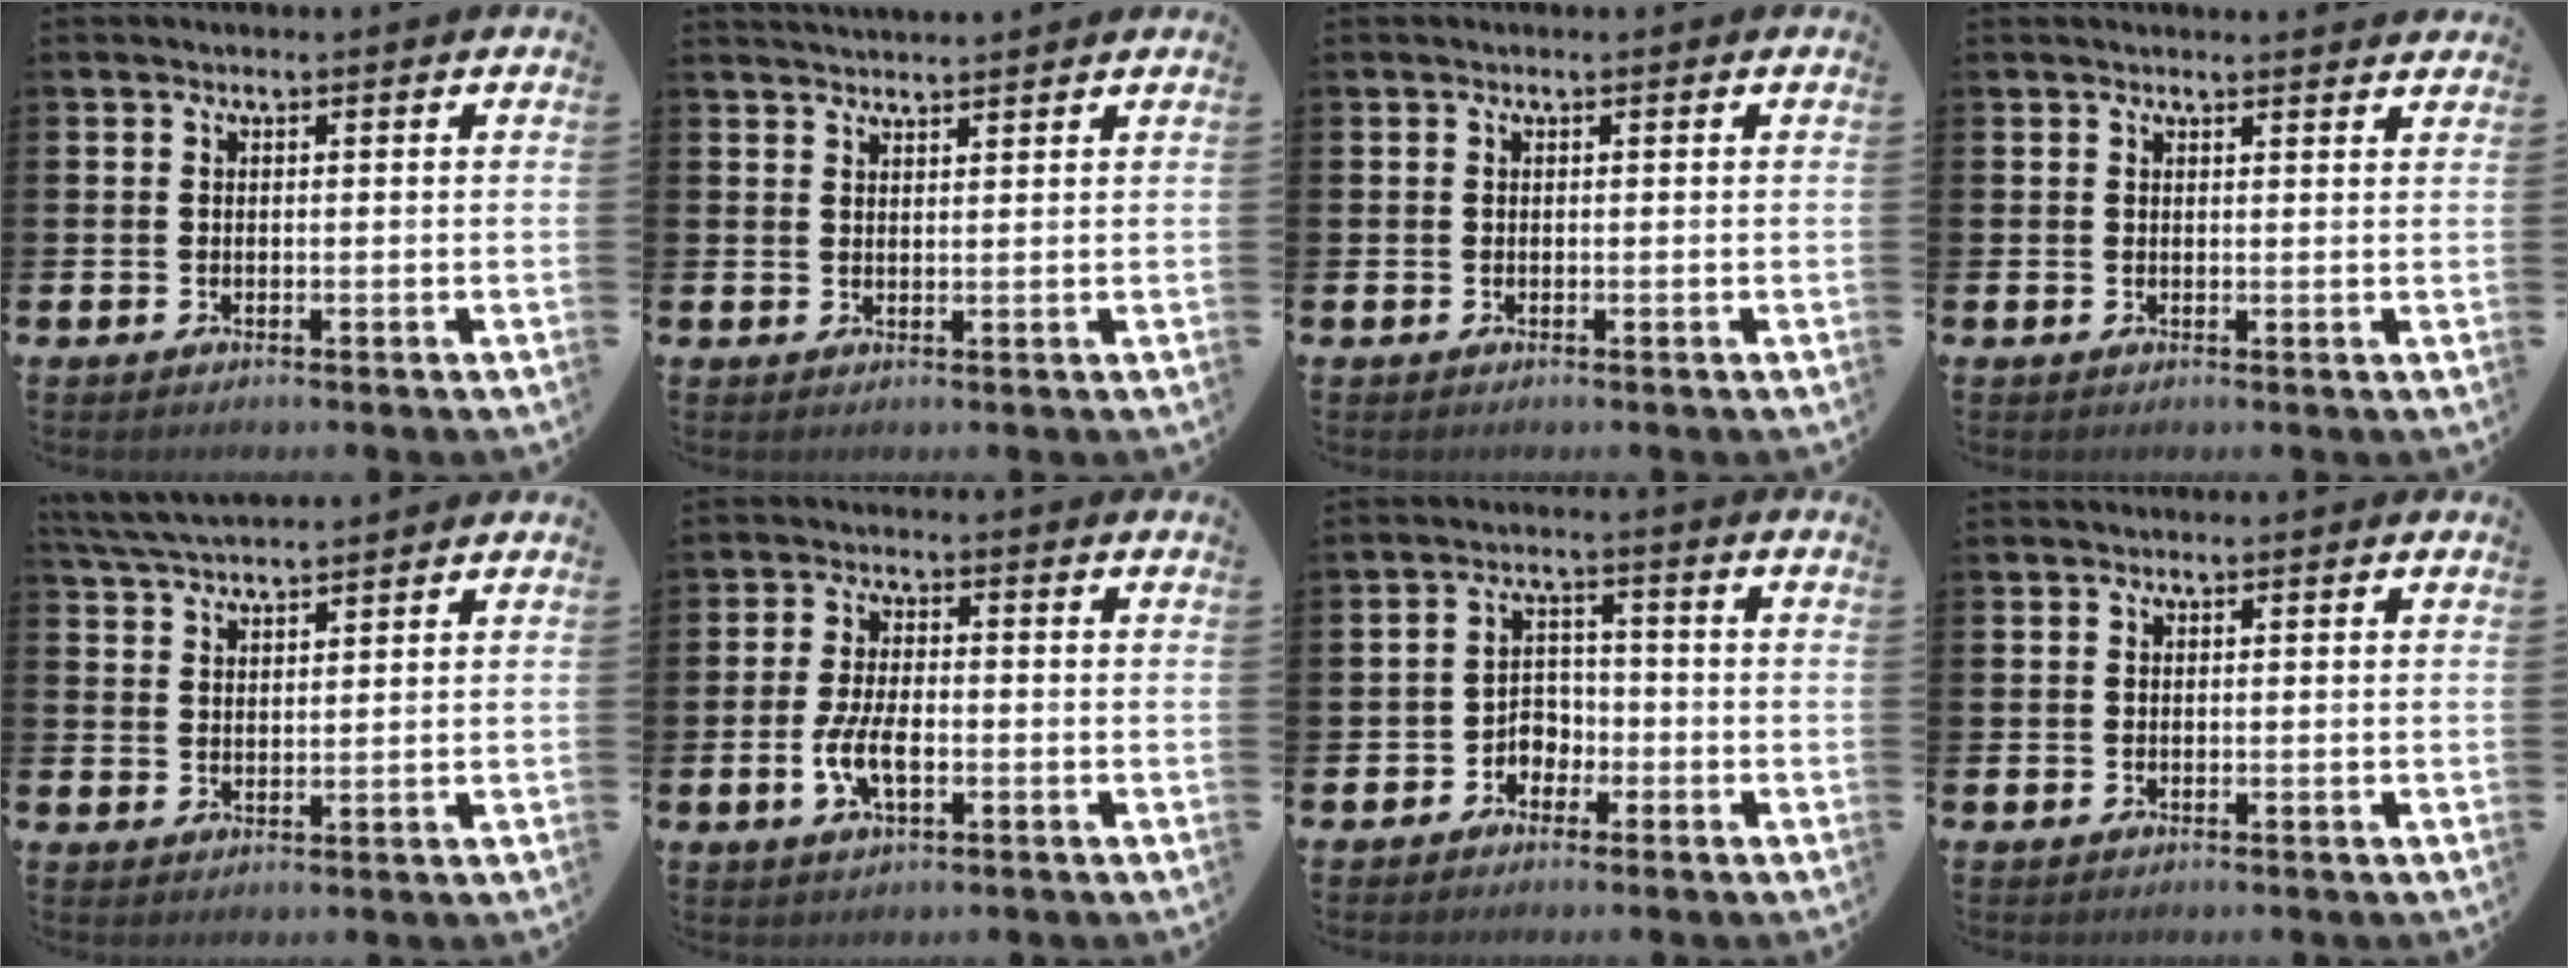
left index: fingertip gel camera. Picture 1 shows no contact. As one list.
[{"total": 2.2, "force": [2.2, 0.0, 0.0], "torque": [0.005, -0.015, 0.039]}, {"total": 0.0}, {"total": 1.4, "force": [1.4, 0.0, 0.0], "torque": [0.007, -0.010, 0.024]}, {"total": 4.2, "force": [4.1, 0.4, 0.8], "torque": [-0.034, -0.016, 0.077]}, {"total": 5.1, "force": [-1.3, 2.3, 4.4], "torque": [-0.083, -0.002, -0.026]}, {"total": 3.1, "force": [-2.0, 2.3, 0.7], "torque": [-0.023, 0.003, -0.046]}, {"total": 0.0}]